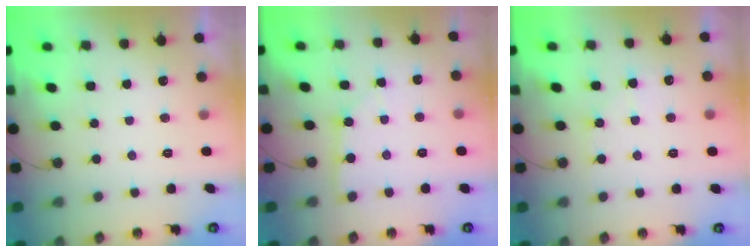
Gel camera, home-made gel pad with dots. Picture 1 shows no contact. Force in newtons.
{"total": 2.0, "press": 2.0, "slide": 0.3}
{"total": 4.4, "press": 4.4, "slide": 0.5}